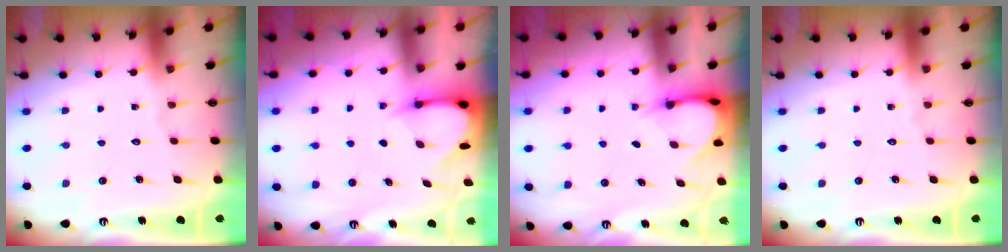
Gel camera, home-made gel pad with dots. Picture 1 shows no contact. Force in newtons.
{"total": 3.8, "press": 3.8, "slide": 0.3}
{"total": 4.0, "press": 3.9, "slide": 0.3}
{"total": 0.0}